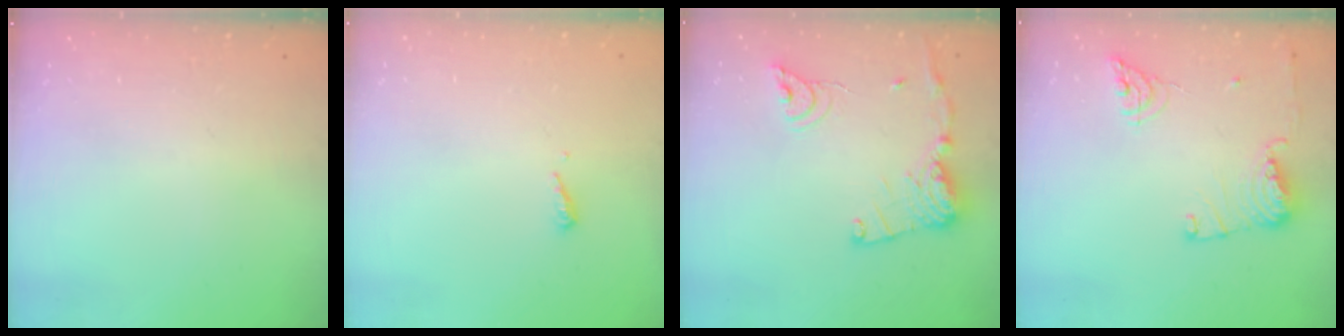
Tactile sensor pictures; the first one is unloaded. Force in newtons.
{"total": 4.8, "press": 4.8, "slide": 0.5}
{"total": 15.3, "press": 15.3, "slide": 1.2}
{"total": 12.0, "press": 11.9, "slide": 1.6}